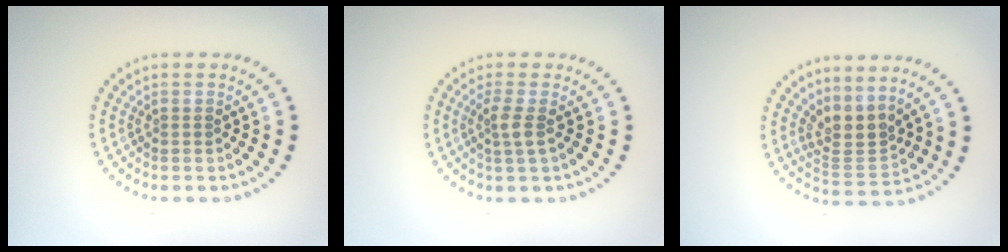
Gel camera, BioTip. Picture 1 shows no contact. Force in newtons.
{"total": 1.8, "press": 1.5, "slide": 1.0}
{"total": 3.0, "press": 2.2, "slide": 2.1}